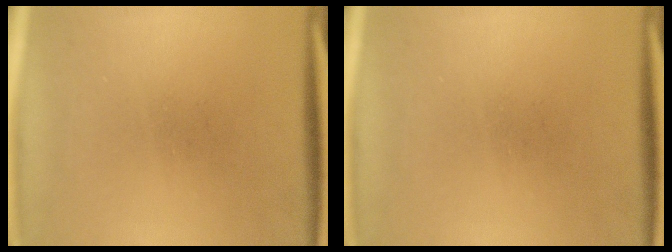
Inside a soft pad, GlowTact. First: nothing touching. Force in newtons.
{"total": 0.0}